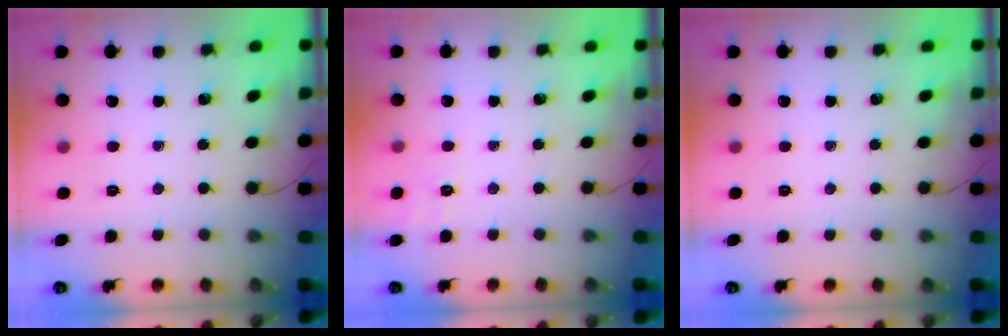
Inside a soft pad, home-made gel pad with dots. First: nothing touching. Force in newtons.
{"total": 7.7, "press": 7.5, "slide": 1.9}
{"total": 0.0}